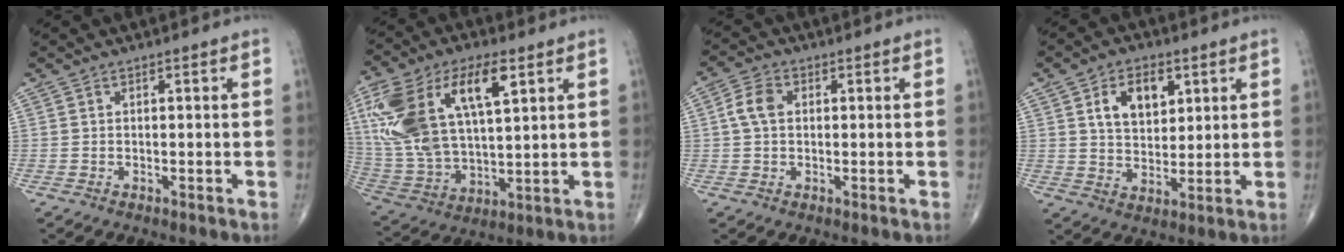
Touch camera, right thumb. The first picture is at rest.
{"total": 23.4, "force": [8.4, 11.1, 18.8], "torque": [-0.386, 0.000, 0.162]}
{"total": 4.5, "force": [0.6, 3.1, 3.1], "torque": [-0.066, 0.011, 0.007]}
{"total": 9.2, "force": [3.7, 5.8, 6.2], "torque": [-0.075, -0.016, 0.065]}